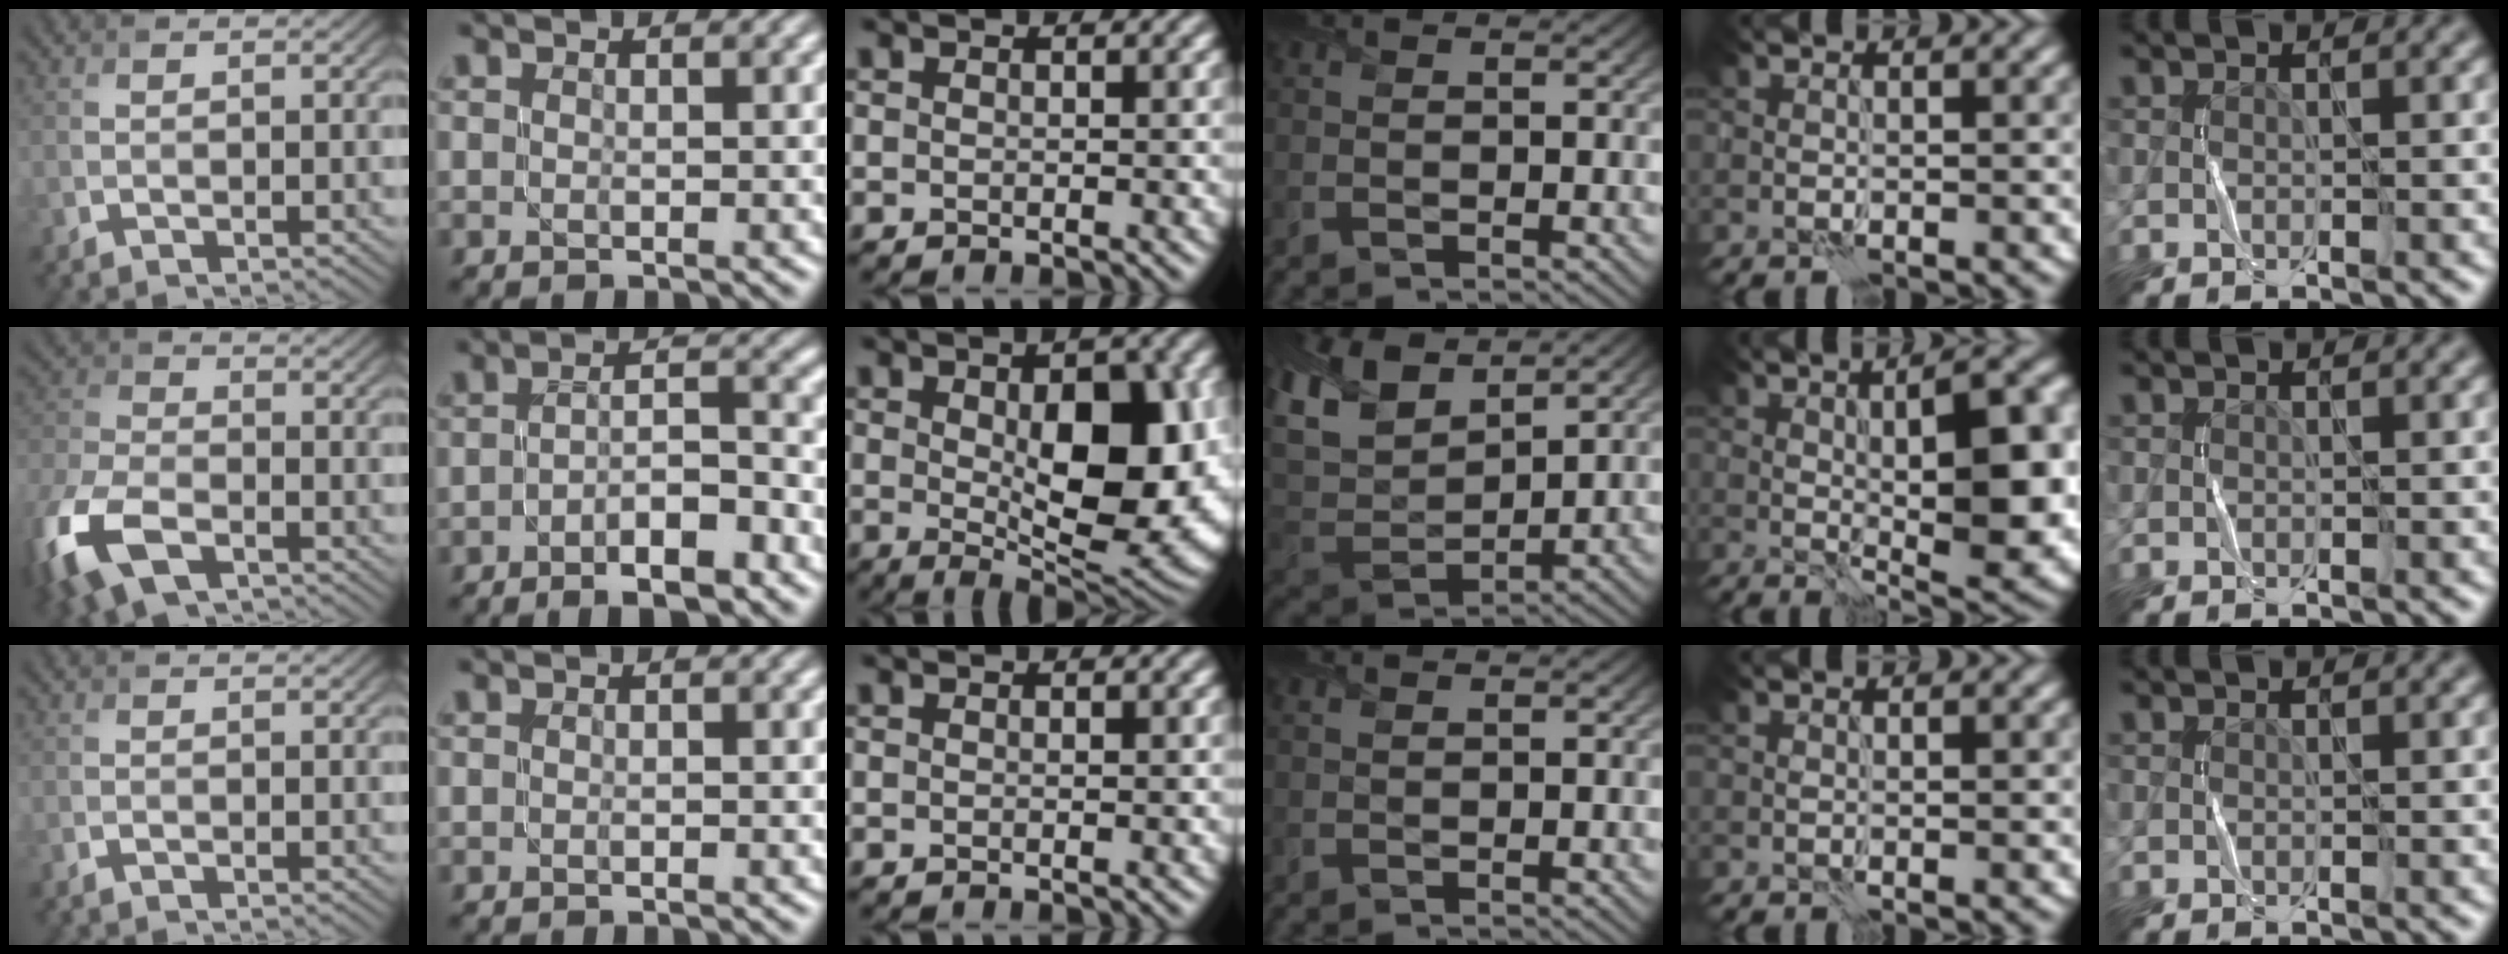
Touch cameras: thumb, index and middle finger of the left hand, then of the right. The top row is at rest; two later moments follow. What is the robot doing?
{"motion": "fold", "object": "shorts"}